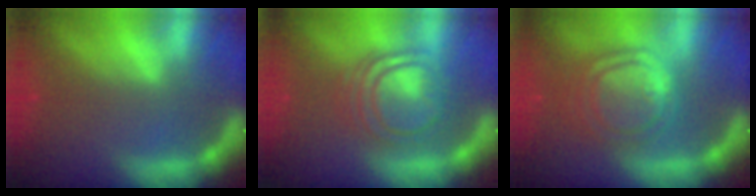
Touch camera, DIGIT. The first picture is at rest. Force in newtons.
{"total": 7.1}
{"total": 7.6}